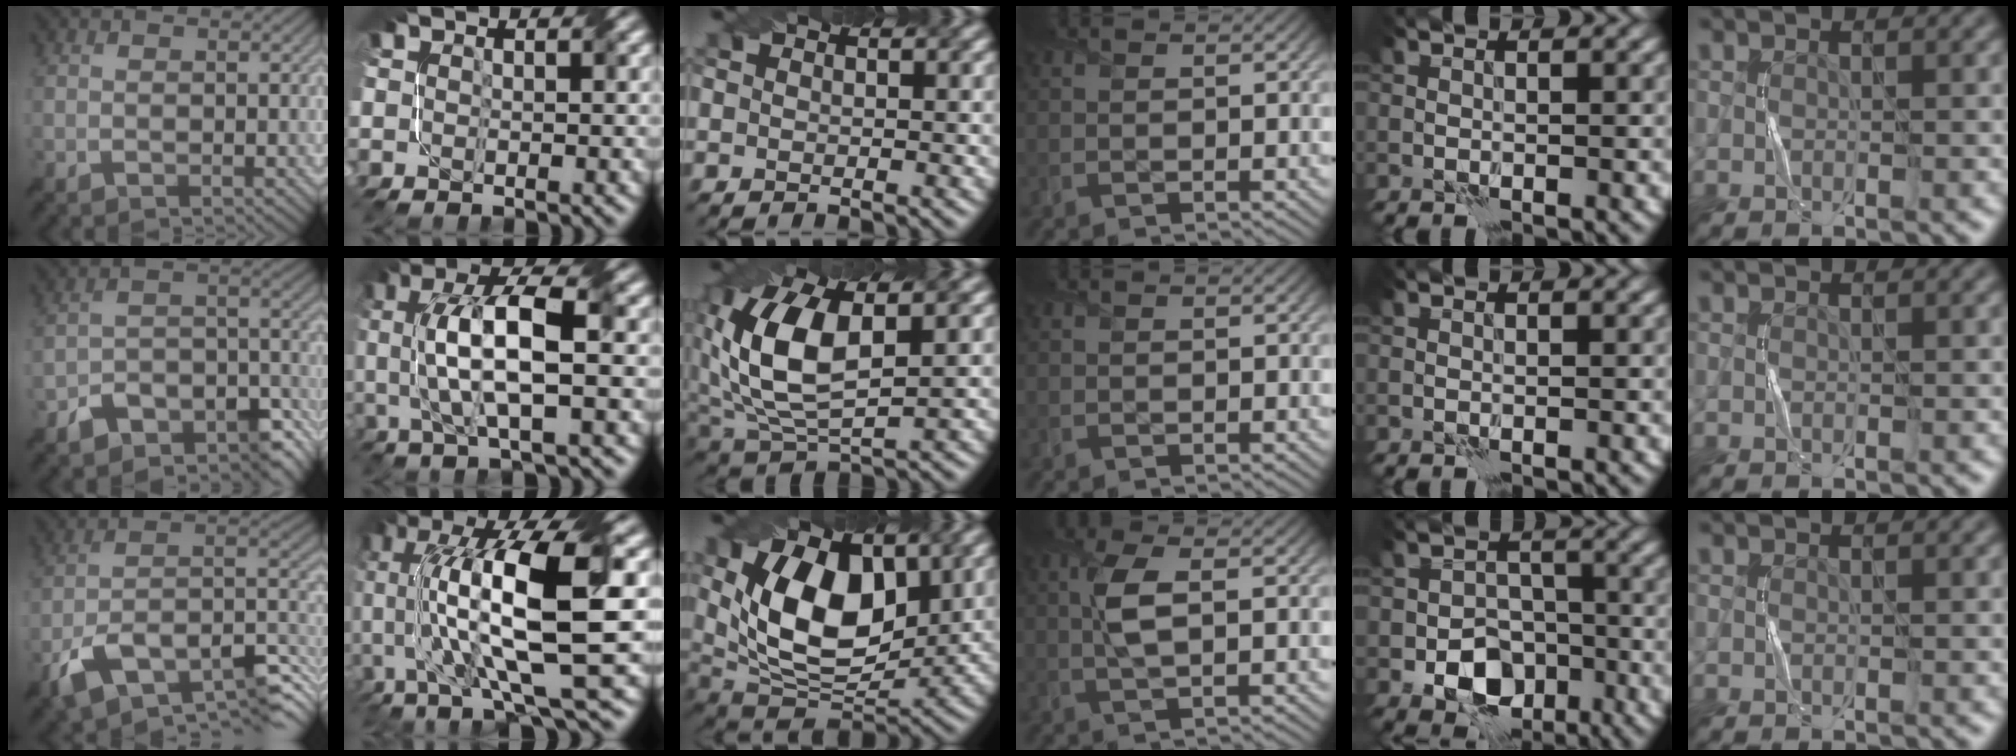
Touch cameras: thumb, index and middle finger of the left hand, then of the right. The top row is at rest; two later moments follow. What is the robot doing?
{"motion": "twist", "object": "screw"}